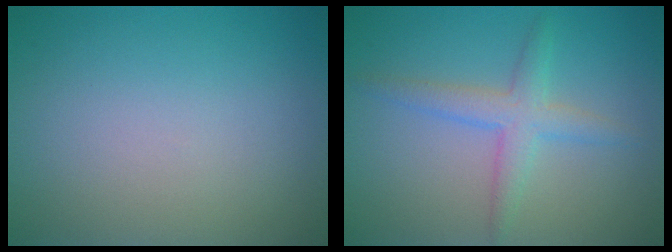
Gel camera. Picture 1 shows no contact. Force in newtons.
{"total": 2.9, "press": 2.9, "slide": 0.0}